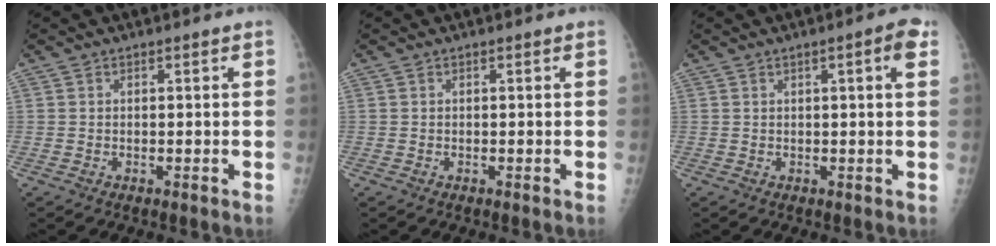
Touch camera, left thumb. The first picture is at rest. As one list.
[{"total": 0.0}, {"total": 4.0, "force": [1.5, 0.5, 3.7], "torque": [-0.049, 0.003, 0.018]}]